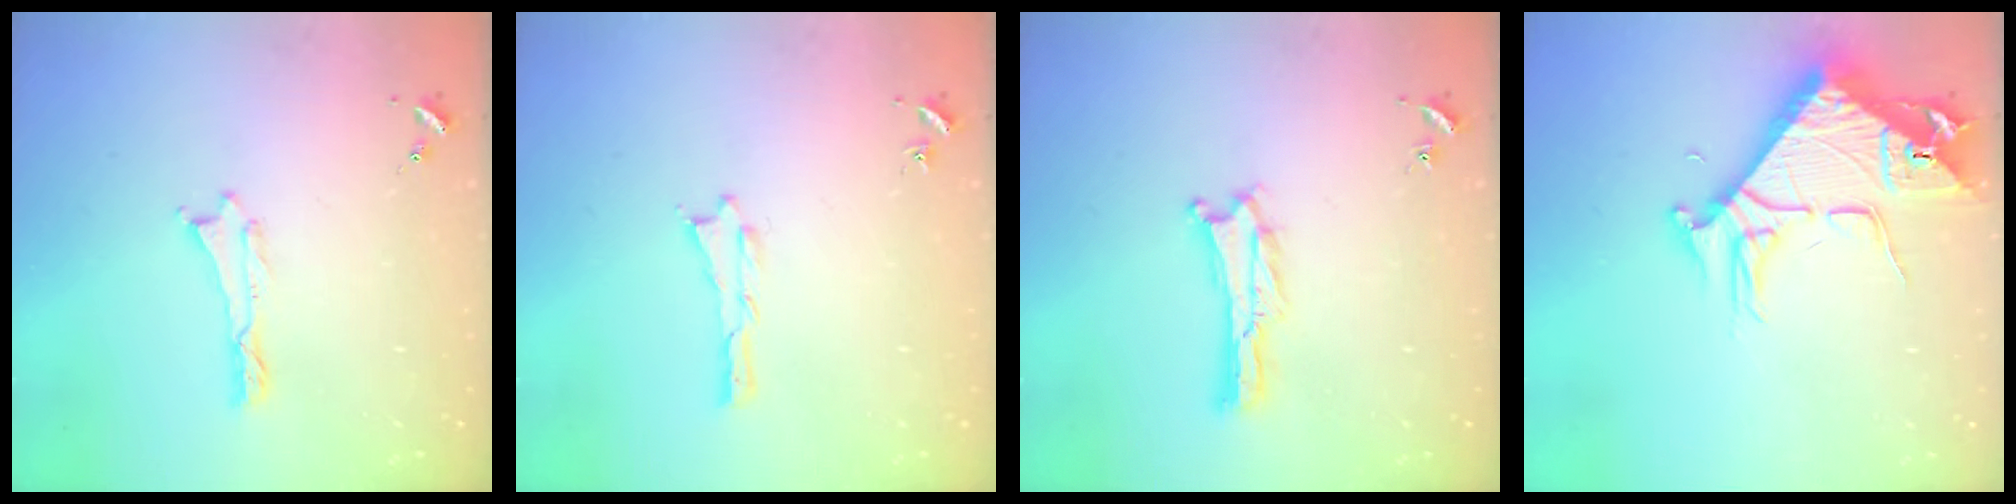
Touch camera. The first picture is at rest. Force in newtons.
{"total": 0.0}
{"total": 0.0}
{"total": 7.9, "press": 7.8, "slide": 1.0}